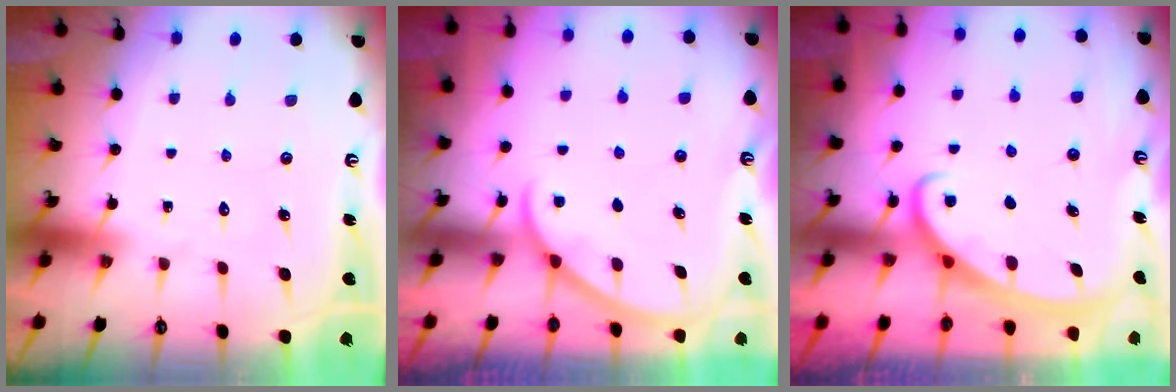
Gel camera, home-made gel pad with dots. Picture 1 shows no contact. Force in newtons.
{"total": 2.5, "press": 2.5, "slide": 0.2}
{"total": 2.9, "press": 2.9, "slide": 0.3}